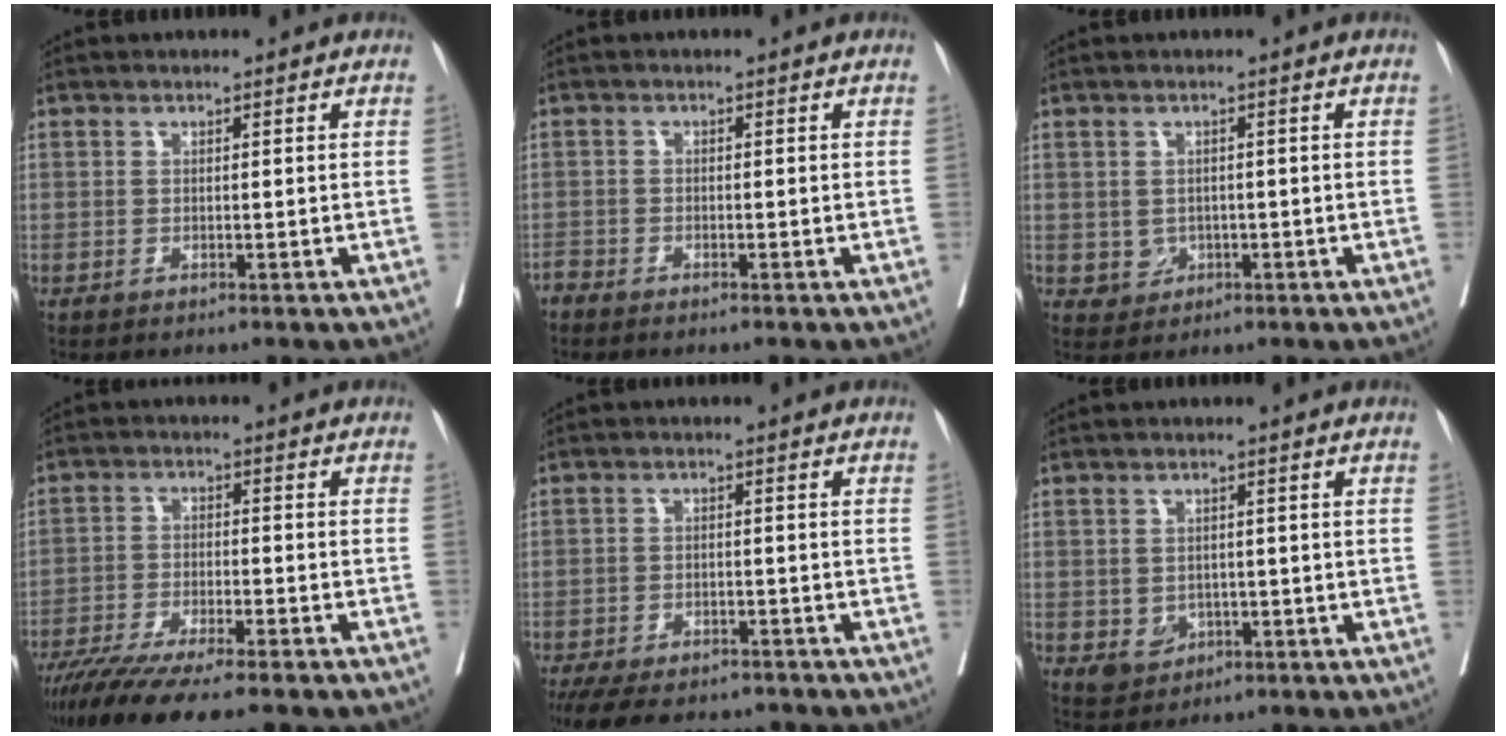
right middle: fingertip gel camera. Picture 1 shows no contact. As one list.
[{"total": 1.4, "force": [-1.3, 0.3, 0.1], "torque": [-0.002, -0.002, -0.028]}, {"total": 2.4, "force": [-0.4, 2.2, 0.8], "torque": [-0.008, 0.002, 0.002]}, {"total": 14.8, "force": [-11.7, 1.8, 8.9], "torque": [-0.151, -0.035, -0.189]}, {"total": 13.8, "force": [-11.5, 5.2, 5.7], "torque": [-0.117, -0.007, -0.160]}, {"total": 3.5, "force": [-1.0, 3.1, 1.5], "torque": [-0.019, 0.001, -0.002]}]